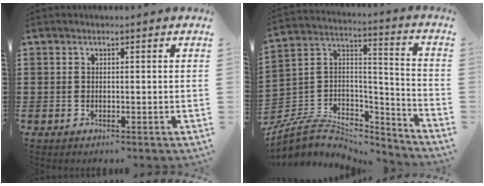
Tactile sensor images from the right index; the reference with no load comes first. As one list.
[{"total": 6.0, "force": [-4.1, 3.9, 2.0], "torque": [-0.061, -0.007, -0.081]}]